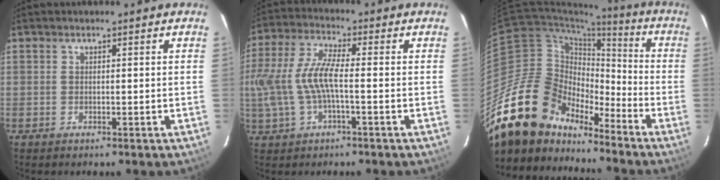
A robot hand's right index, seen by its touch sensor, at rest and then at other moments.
{"total": 10.5, "force": [-1.4, 3.3, 9.8], "torque": [-0.214, 0.003, -0.022]}
{"total": 20.8, "force": [-16.3, 10.7, 7.1], "torque": [-0.139, 0.024, -0.287]}